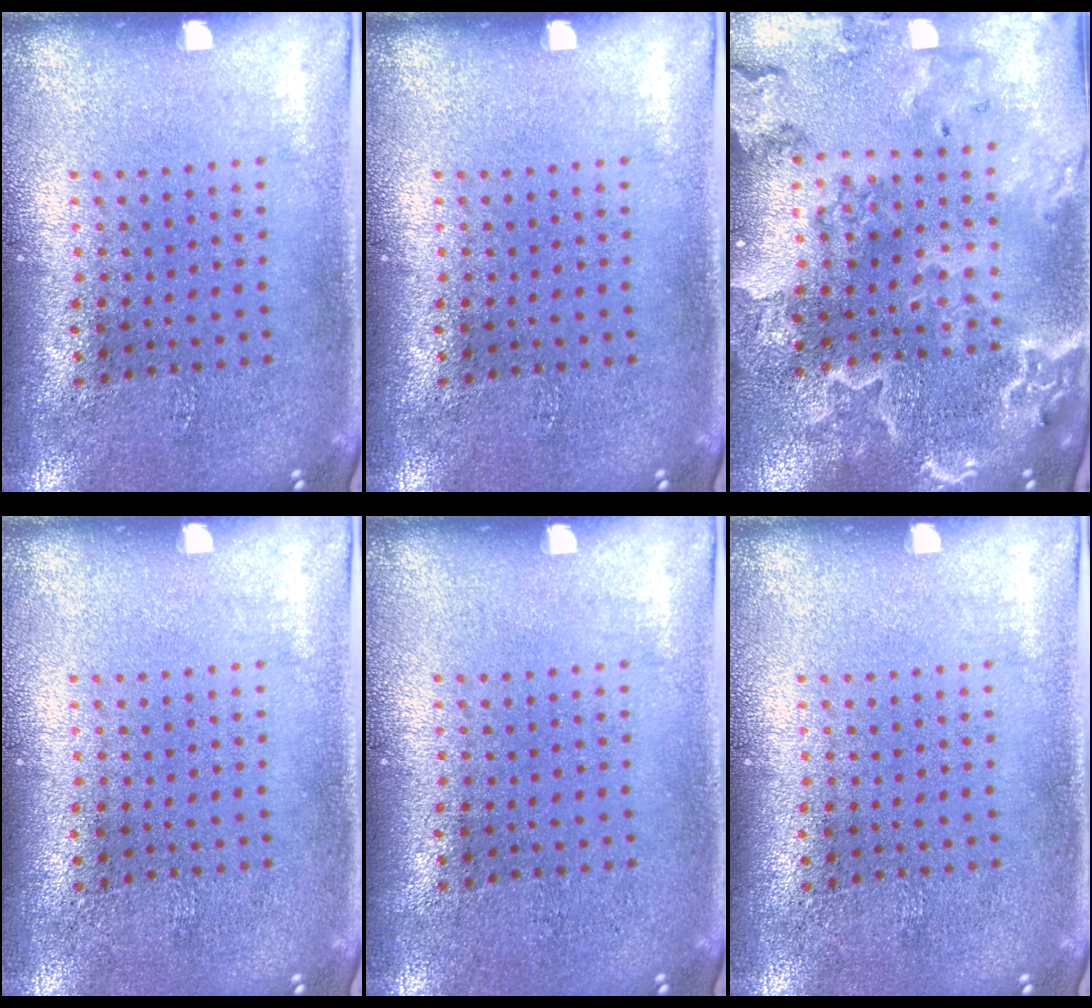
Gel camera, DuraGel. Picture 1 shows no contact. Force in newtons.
{"total": 0.0}
{"total": 3.5, "press": 3.1, "slide": 1.6}
{"total": 0.0}
{"total": 0.0}
{"total": 0.0}